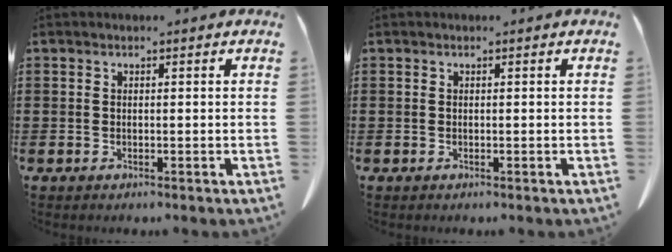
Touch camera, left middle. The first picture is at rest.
{"total": 0.0}